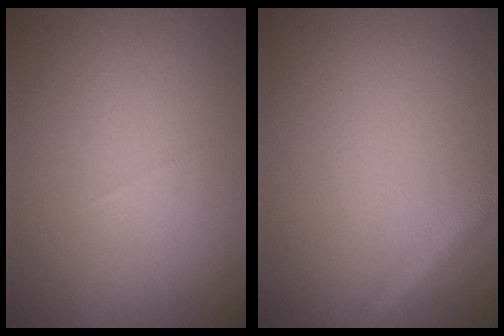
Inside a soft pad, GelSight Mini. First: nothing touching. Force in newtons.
{"total": 2.7, "press": 2.7, "slide": 0.1}